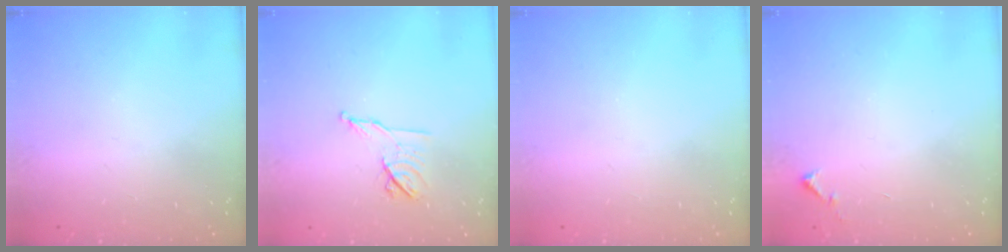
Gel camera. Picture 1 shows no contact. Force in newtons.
{"total": 8.1, "press": 8.0, "slide": 1.3}
{"total": 0.0}
{"total": 5.8, "press": 5.8, "slide": 0.4}